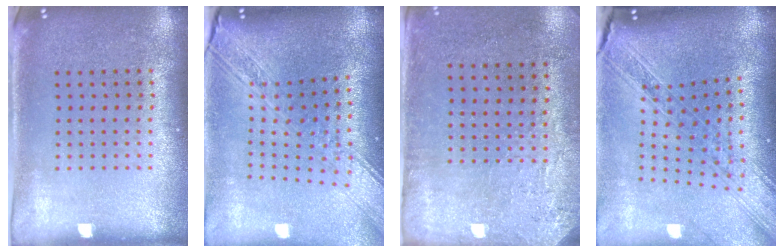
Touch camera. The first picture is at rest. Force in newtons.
{"total": 3.0, "press": 2.3, "slide": 1.9}
{"total": 2.8, "press": 2.3, "slide": 1.6}
{"total": 2.3, "press": 1.9, "slide": 1.3}